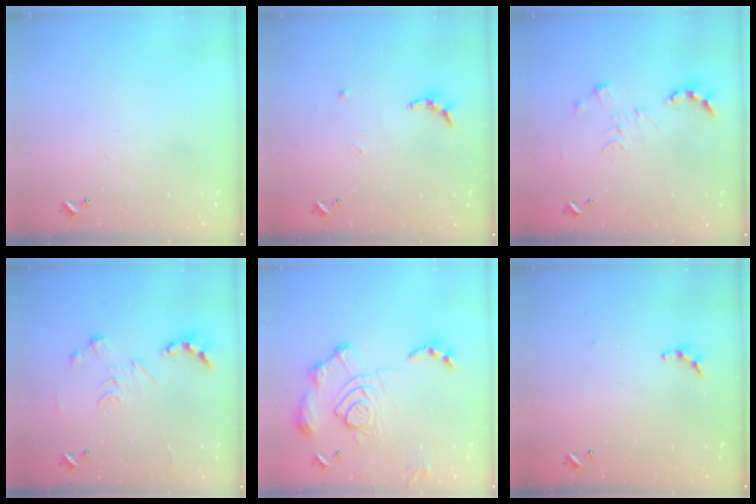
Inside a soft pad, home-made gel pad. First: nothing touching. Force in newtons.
{"total": 6.6, "press": 6.5, "slide": 0.6}
{"total": 0.0}
{"total": 0.0}
{"total": 17.1, "press": 17.0, "slide": 1.6}
{"total": 4.9, "press": 4.8, "slide": 0.2}